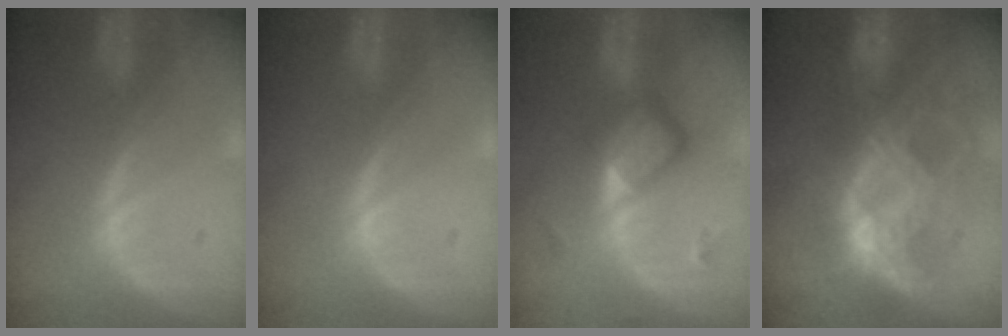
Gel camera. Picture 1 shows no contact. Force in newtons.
{"total": 0.0}
{"total": 5.9, "press": 5.1, "slide": 2.9}
{"total": 9.9, "press": 8.8, "slide": 4.5}